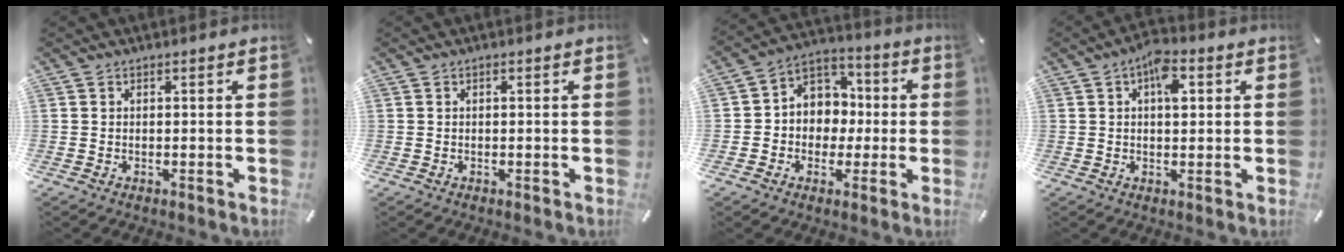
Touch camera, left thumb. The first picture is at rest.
{"total": 0.0}
{"total": 8.9, "force": [-1.1, 8.6, 2.1], "torque": [-0.035, 0.015, -0.016]}
{"total": 6.3, "force": [1.6, 3.4, 5.0], "torque": [-0.063, -0.003, 0.019]}